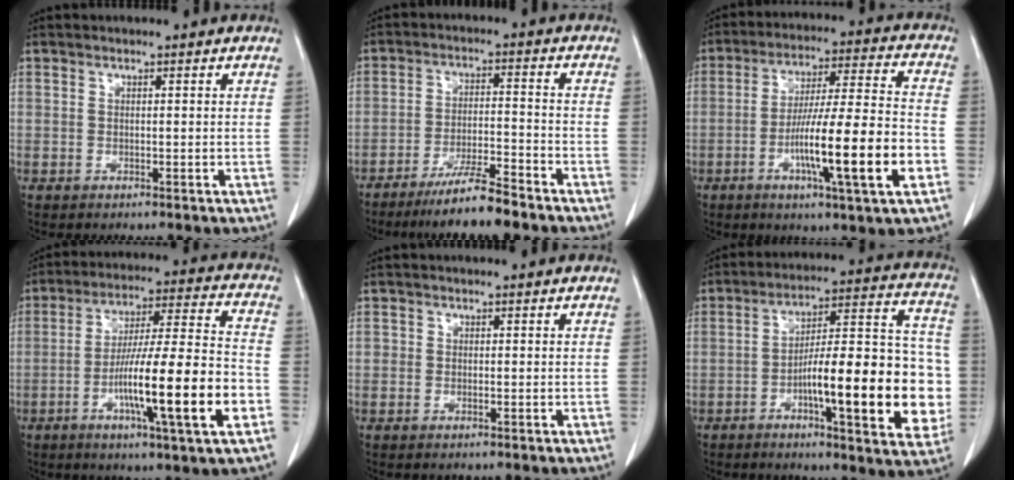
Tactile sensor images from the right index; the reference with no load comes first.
{"total": 8.6, "force": [-6.9, 0.0, 5.1], "torque": [-0.086, -0.023, -0.122]}
{"total": 16.7, "force": [-5.3, 0.4, 15.8], "torque": [-0.272, -0.006, -0.088]}
{"total": 17.9, "force": [-5.6, 0.4, 17.0], "torque": [-0.281, -0.004, -0.092]}
{"total": 0.7, "force": [-0.1, 0.6, 0.3], "torque": [-0.002, 0.002, -0.003]}
{"total": 20.3, "force": [-4.6, 4.2, 19.3], "torque": [-0.241, 0.027, -0.062]}